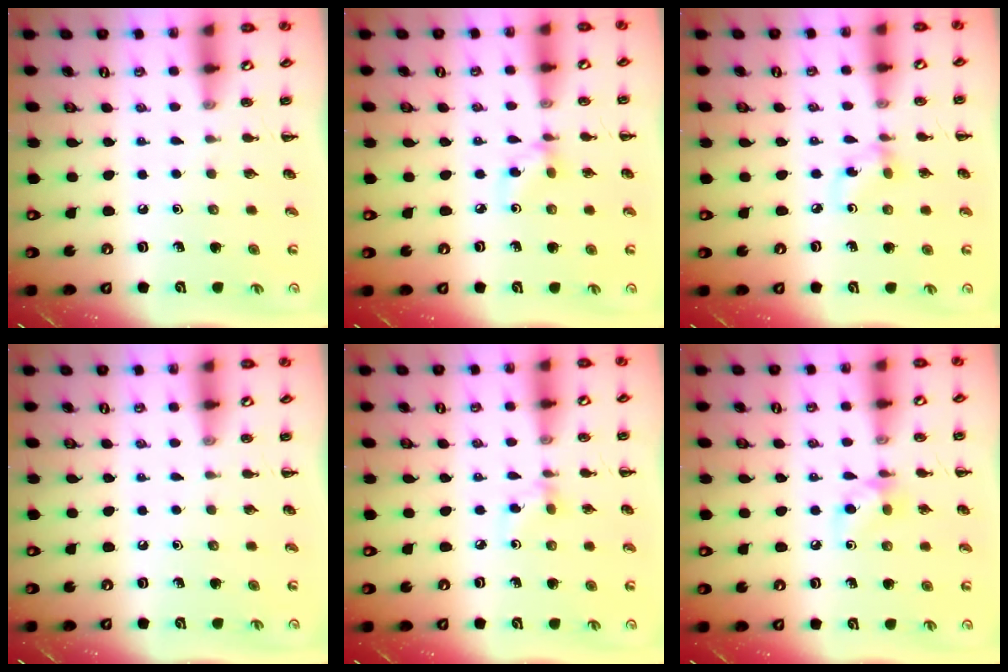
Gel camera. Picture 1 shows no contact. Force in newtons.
{"total": 3.3, "press": 3.0, "slide": 1.2}
{"total": 4.1, "press": 3.8, "slide": 1.5}
{"total": 0.0}
{"total": 2.9, "press": 2.8, "slide": 0.8}
{"total": 7.0, "press": 6.8, "slide": 1.7}